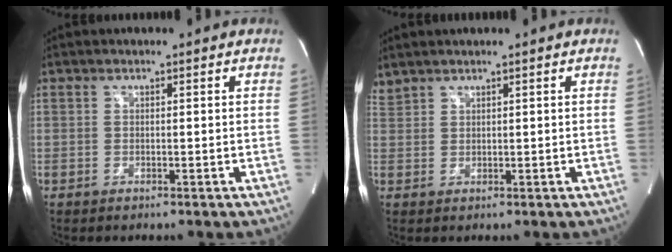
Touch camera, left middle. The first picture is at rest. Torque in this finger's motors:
{"motor_torque": [-0.04, -0.07, 0.02, -0.01]}